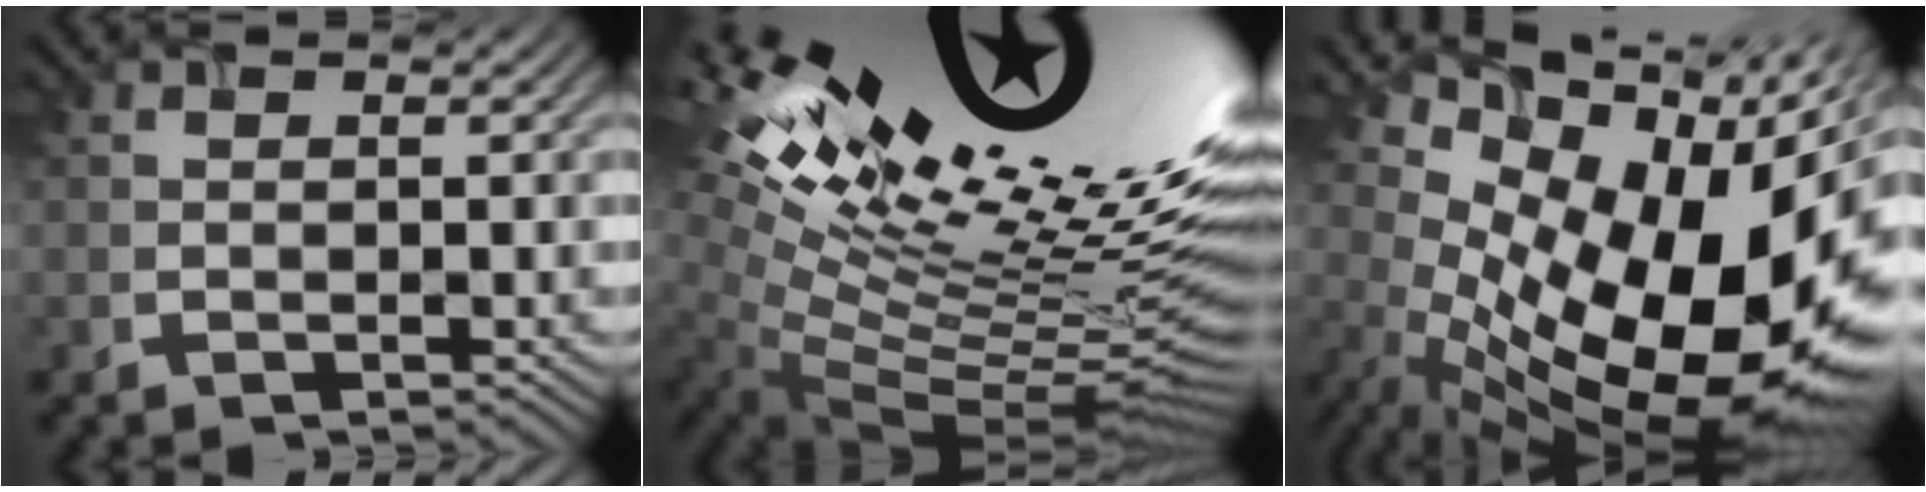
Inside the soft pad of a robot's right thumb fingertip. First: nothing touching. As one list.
[{"total": 19.9, "force": [9.0, 6.1, 16.7], "torque": [-0.262, 0.020, 0.148]}, {"total": 19.1, "force": [-1.1, 10.9, 15.6], "torque": [-0.221, -0.042, 0.012]}]